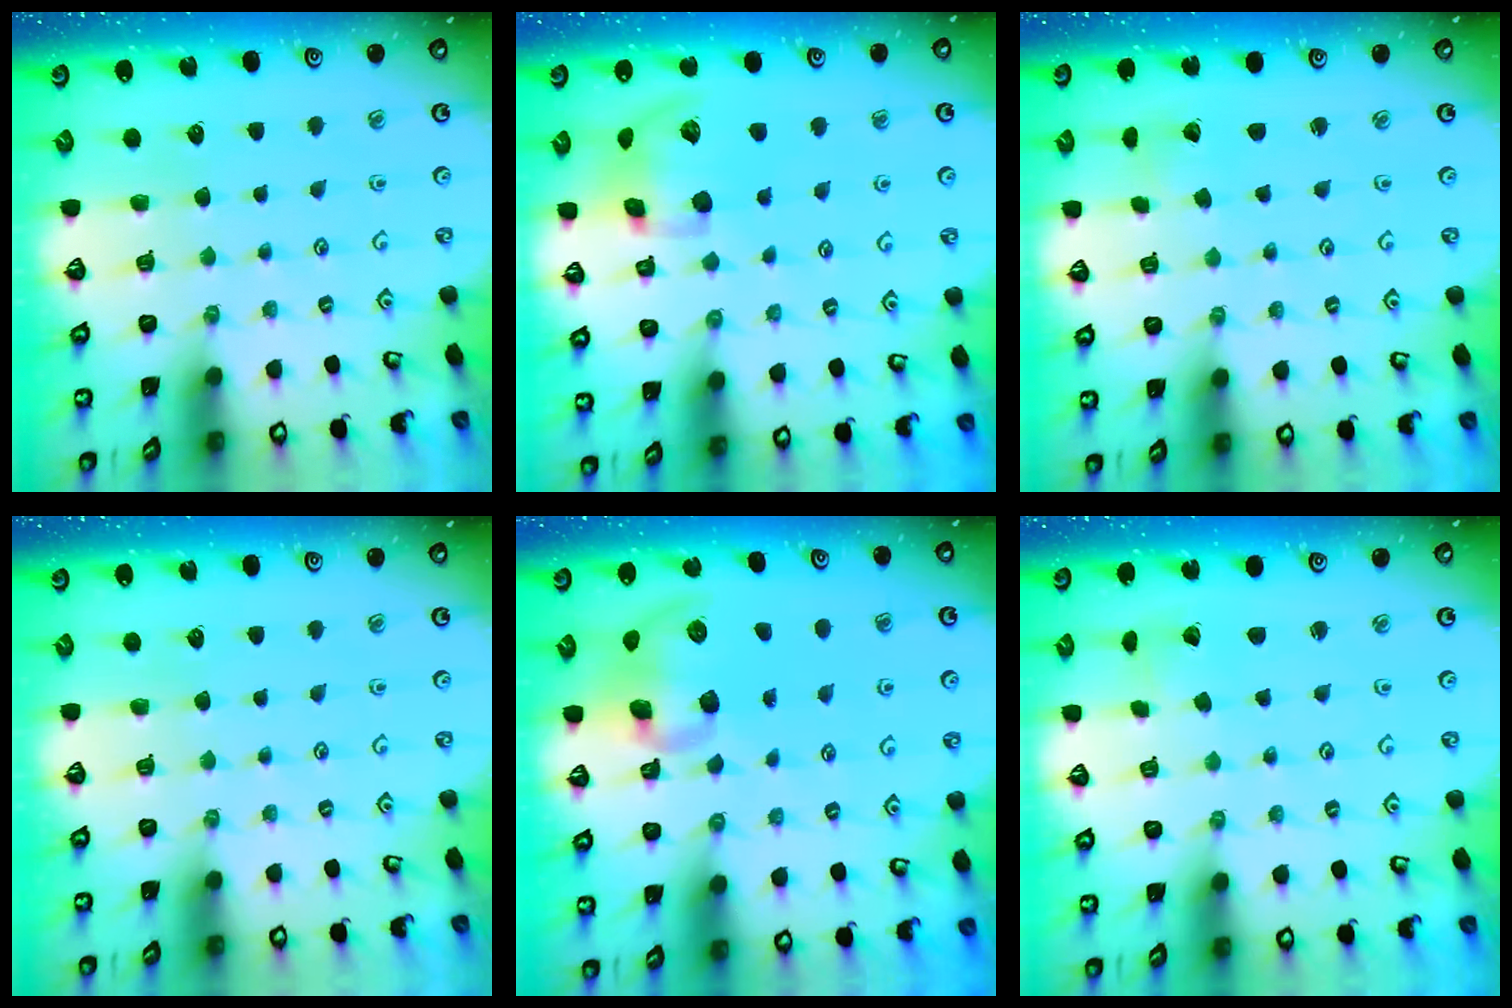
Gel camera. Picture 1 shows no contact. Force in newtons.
{"total": 14.4, "press": 14.2, "slide": 2.2}
{"total": 1.5, "press": 1.5, "slide": 0.0}
{"total": 0.0}
{"total": 12.3, "press": 12.1, "slide": 1.8}
{"total": 2.1, "press": 2.1, "slide": 0.1}